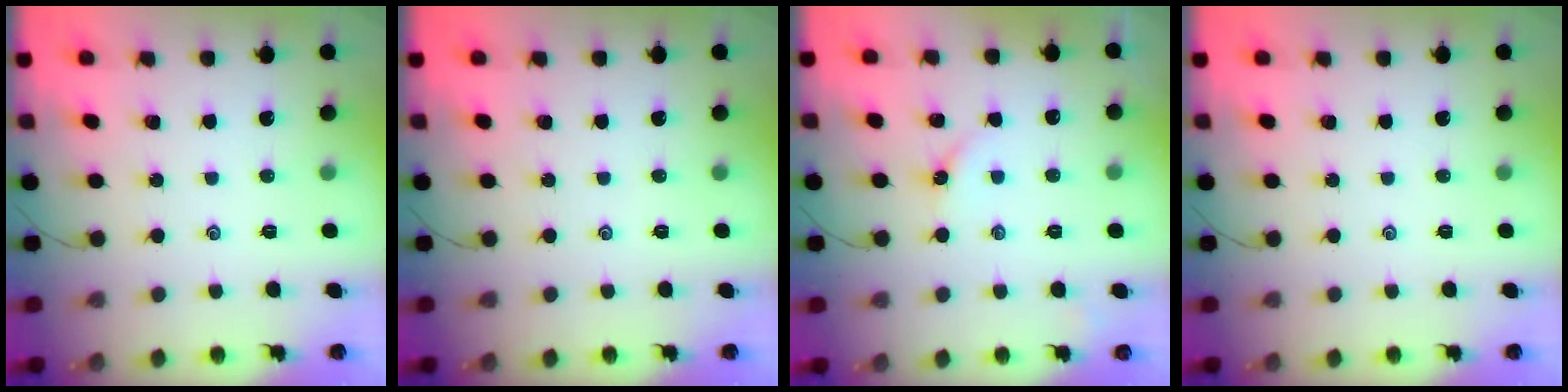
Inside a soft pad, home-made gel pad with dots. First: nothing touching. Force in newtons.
{"total": 0.0}
{"total": 2.3, "press": 2.3, "slide": 0.4}
{"total": 0.0}